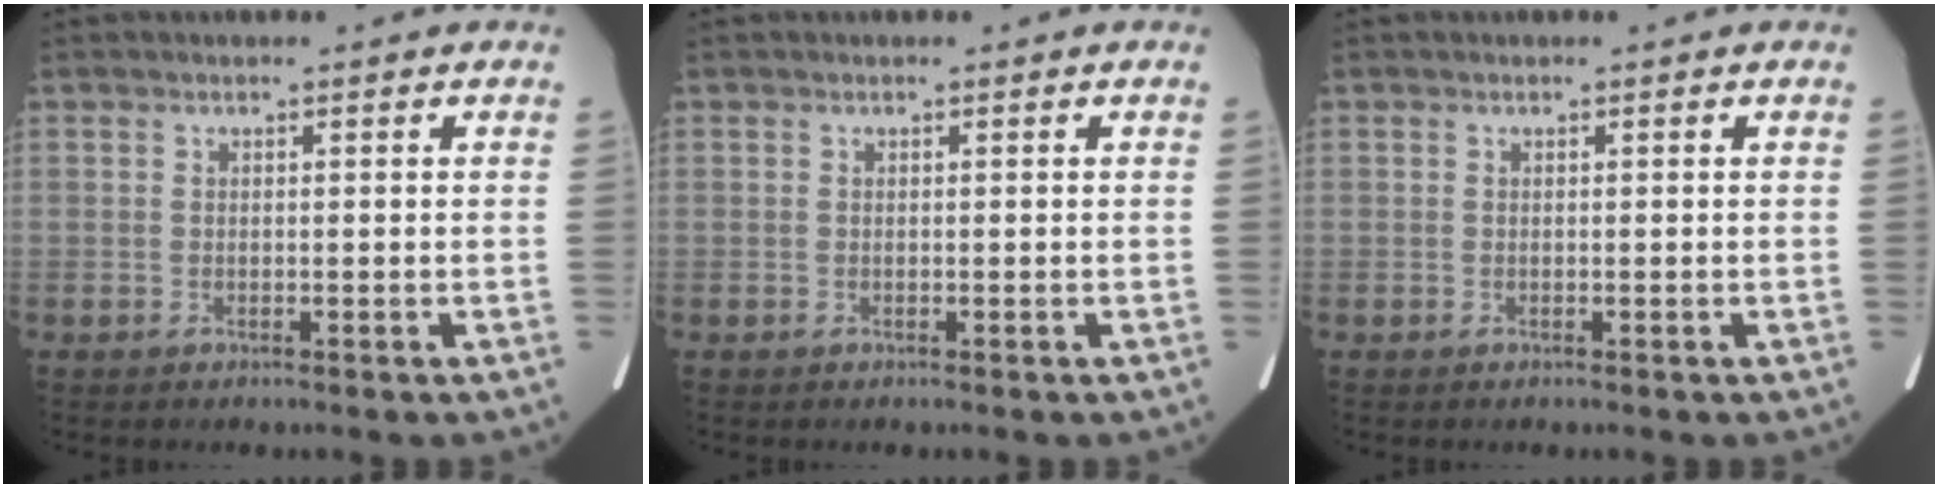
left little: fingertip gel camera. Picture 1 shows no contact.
{"total": 0.0}
{"total": 0.0}